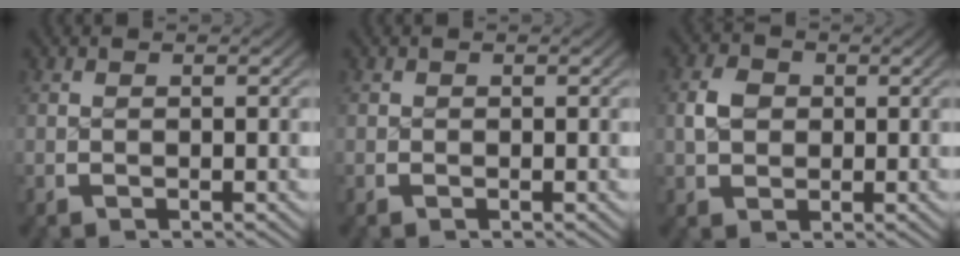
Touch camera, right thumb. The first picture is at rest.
{"total": 0.0}
{"total": 2.9, "force": [0.7, 2.6, 1.0], "torque": [-0.022, -0.005, 0.016]}